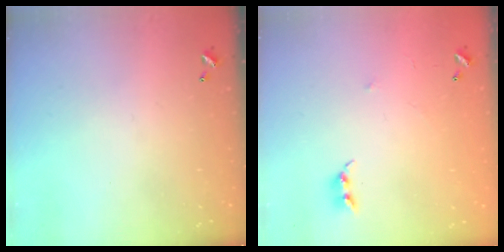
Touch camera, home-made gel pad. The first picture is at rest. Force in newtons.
{"total": 5.1, "press": 5.0, "slide": 1.0}